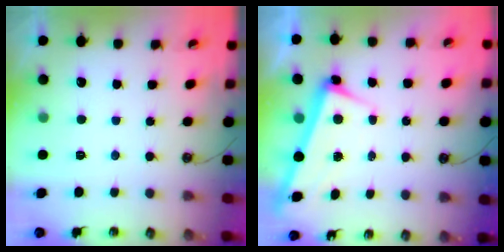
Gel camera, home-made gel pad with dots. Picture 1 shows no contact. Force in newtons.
{"total": 2.5, "press": 2.4, "slide": 0.6}